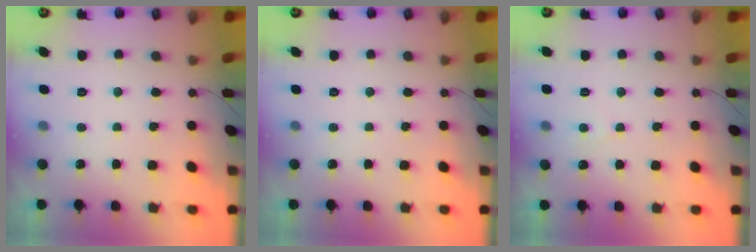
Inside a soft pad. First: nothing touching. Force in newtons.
{"total": 0.0}
{"total": 2.7, "press": 2.7, "slide": 0.3}